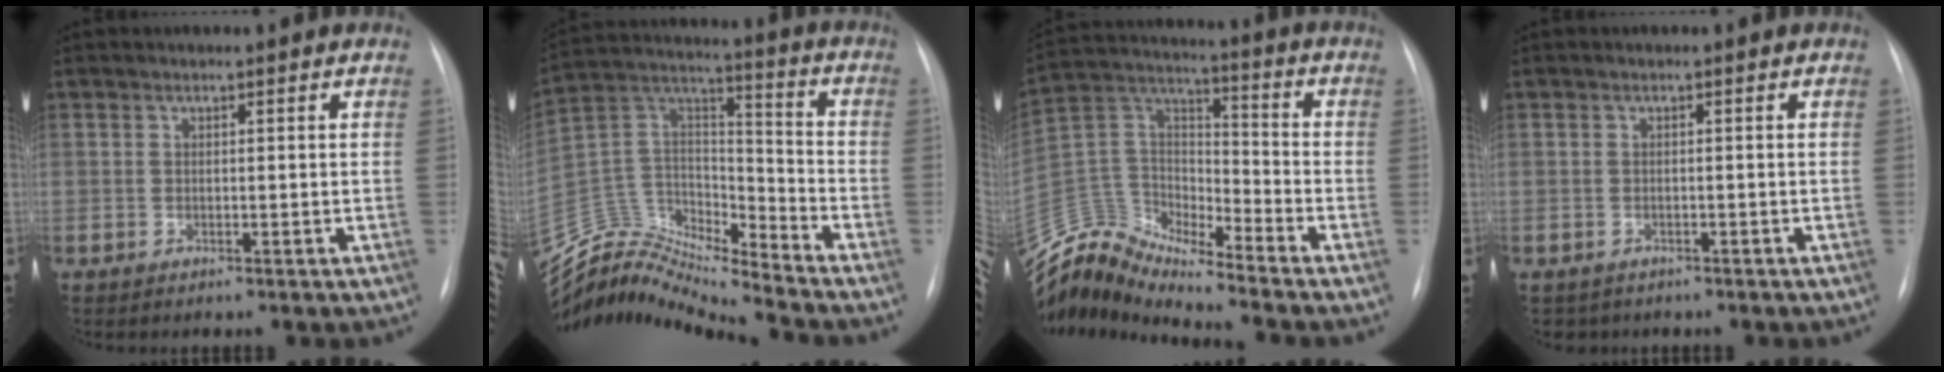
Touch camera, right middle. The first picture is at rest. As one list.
[{"total": 15.3, "force": [-15.2, 0.6, 1.8], "torque": [-0.035, 0.076, -0.284]}, {"total": 11.9, "force": [-11.8, 0.7, 1.1], "torque": [-0.029, 0.068, -0.234]}, {"total": 2.2, "force": [-1.6, 1.5, 0.0], "torque": [-0.004, 0.003, -0.023]}]